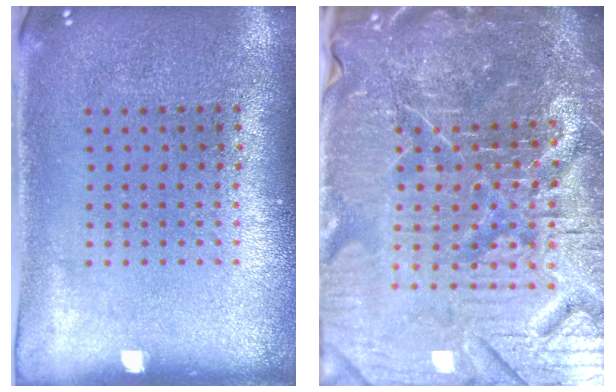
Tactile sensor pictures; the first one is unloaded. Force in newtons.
{"total": 7.3, "press": 6.5, "slide": 3.4}